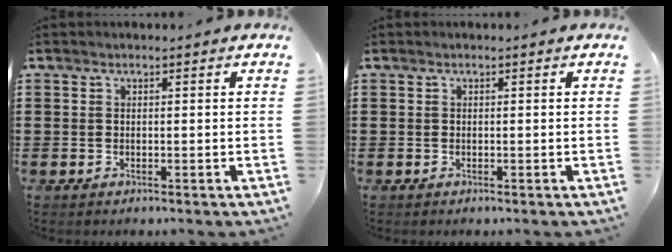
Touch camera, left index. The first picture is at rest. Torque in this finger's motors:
{"motor_torque": [-0.01, -0.01, 0.00, 0.00]}